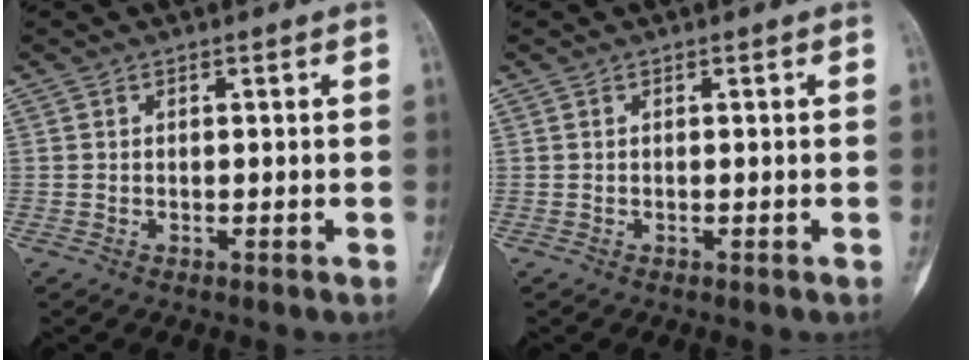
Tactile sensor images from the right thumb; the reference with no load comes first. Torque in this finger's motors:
{"motor_torque": [2.51, 2.50, 0.06, 0.08, 0.00]}